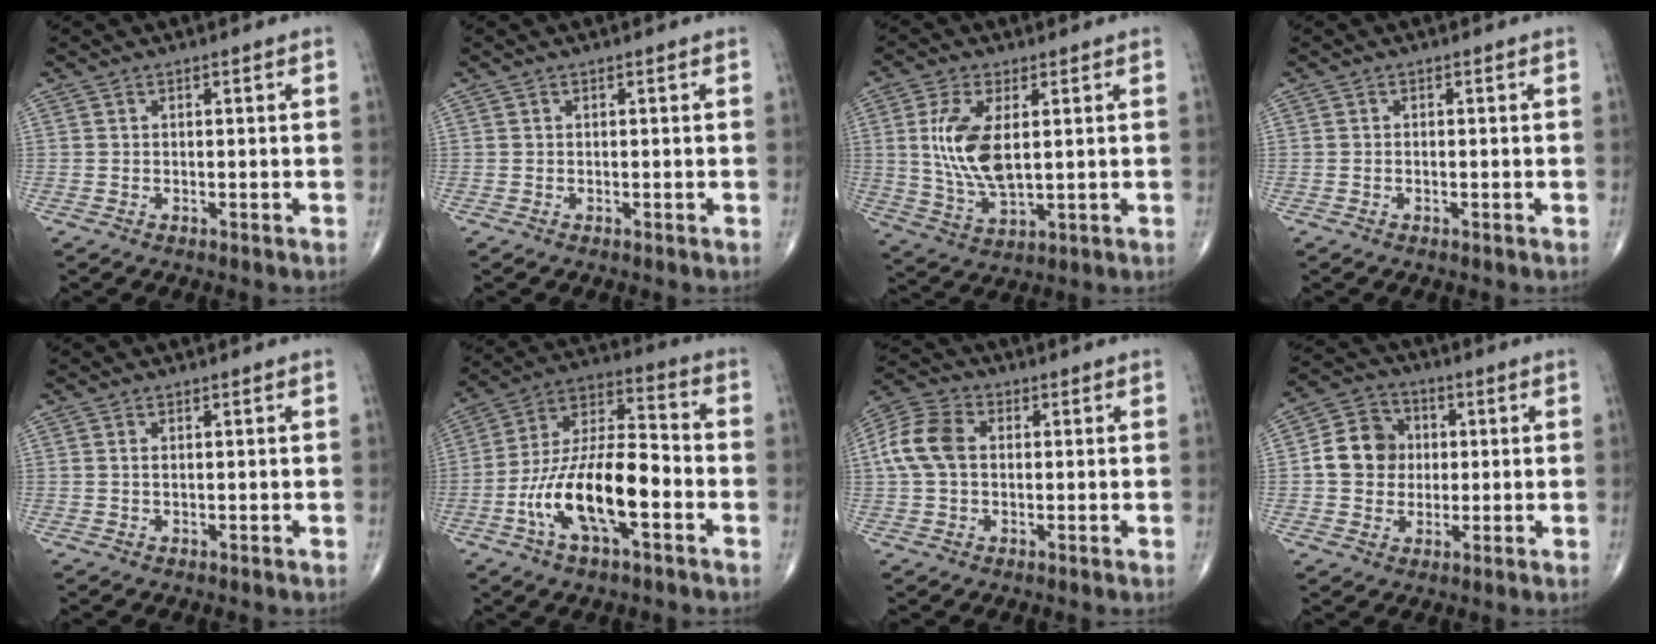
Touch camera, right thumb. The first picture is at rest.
{"total": 0.0}
{"total": 11.5, "force": [2.0, 5.3, 10.0], "torque": [-0.208, -0.014, 0.047]}
{"total": 0.0}
{"total": 0.8, "force": [0.2, 0.3, 0.7], "torque": [-0.017, 0.003, 0.007]}
{"total": 18.2, "force": [-5.9, 7.2, 15.6], "torque": [-0.283, 0.045, -0.109]}
{"total": 9.1, "force": [0.9, 6.4, 6.4], "torque": [-0.135, 0.024, 0.010]}
{"total": 9.8, "force": [0.5, 8.6, 4.7], "torque": [-0.056, 0.014, 0.000]}